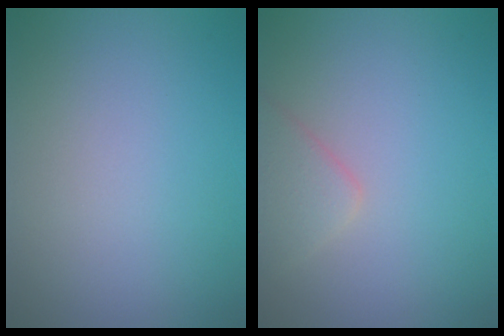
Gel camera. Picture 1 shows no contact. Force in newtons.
{"total": 2.4, "press": 2.4, "slide": 0.1}